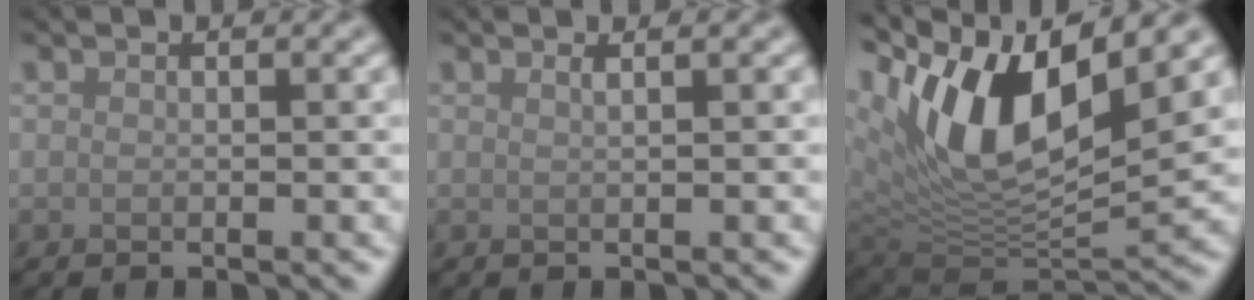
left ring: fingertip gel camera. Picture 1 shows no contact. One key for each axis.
{"total": 1.5, "fx": 0.8, "fy": 0.7, "fz": 1.0, "tx": -0.002, "ty": 0.001, "tz": -0.002}
{"total": 12.6, "fx": 4.4, "fy": 5.6, "fz": 10.4, "tx": -0.182, "ty": 0.001, "tz": 0.080}